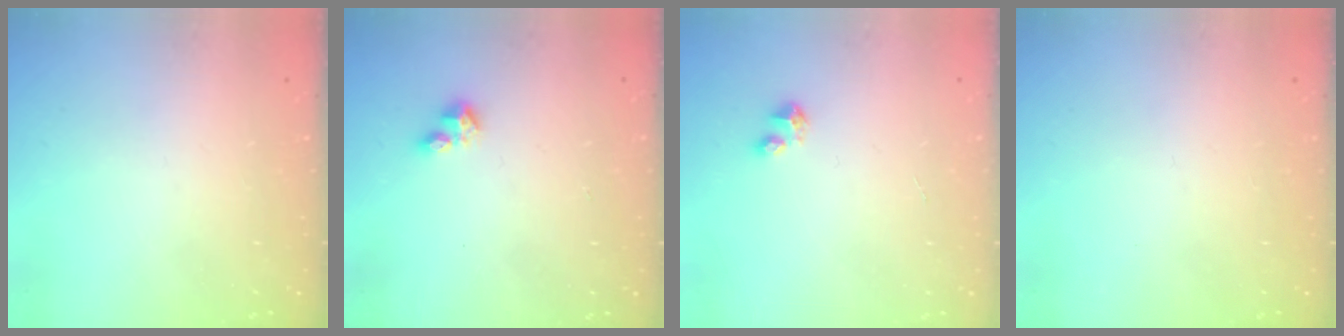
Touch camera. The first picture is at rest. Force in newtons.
{"total": 3.5, "press": 3.5, "slide": 0.4}
{"total": 2.8, "press": 2.8, "slide": 0.1}
{"total": 0.0}